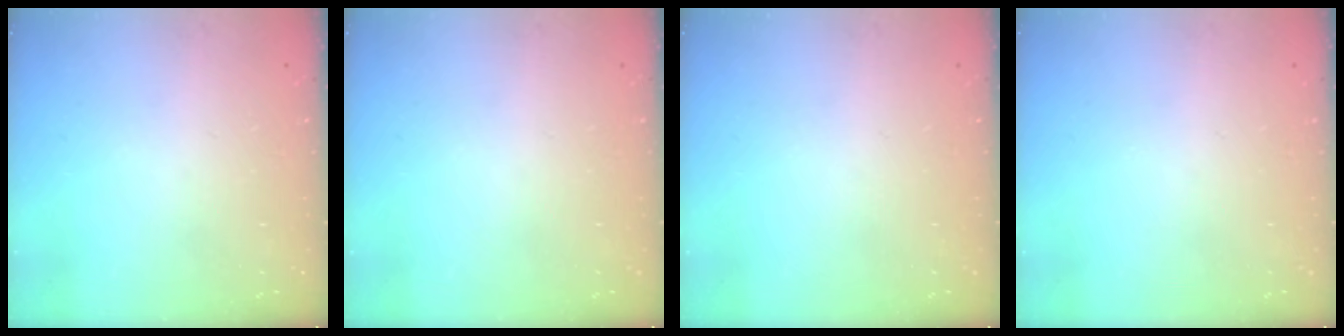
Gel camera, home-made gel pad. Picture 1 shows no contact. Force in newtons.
{"total": 0.0}
{"total": 0.0}
{"total": 0.0}